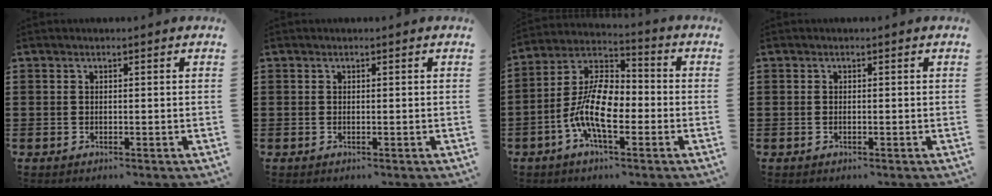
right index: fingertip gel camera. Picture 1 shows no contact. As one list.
[{"total": 0.0}, {"total": 11.1, "force": [-3.4, 5.0, 9.3], "torque": [-0.218, -0.004, -0.070]}, {"total": 0.0}]